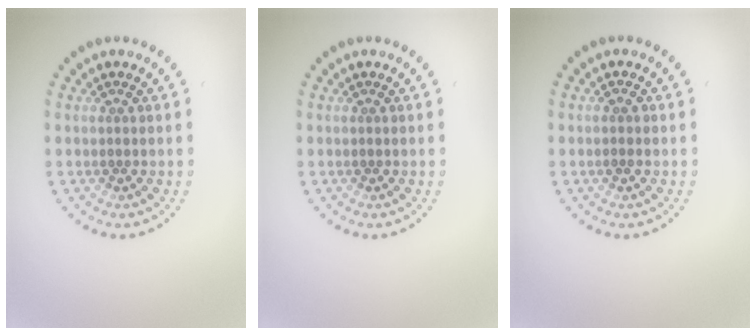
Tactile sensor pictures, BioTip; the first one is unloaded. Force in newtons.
{"total": 0.0}
{"total": 0.7, "press": 0.7, "slide": 0.1}